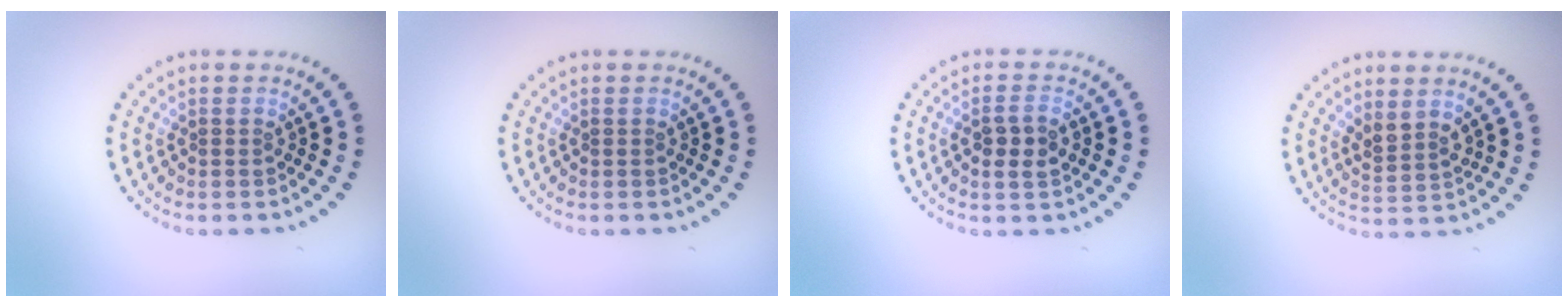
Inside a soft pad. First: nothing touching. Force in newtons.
{"total": 0.0}
{"total": 2.4, "press": 2.3, "slide": 0.7}
{"total": 2.0, "press": 1.7, "slide": 1.0}